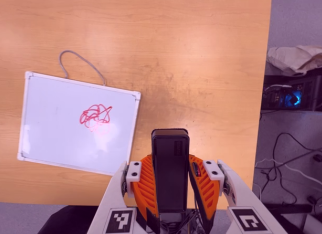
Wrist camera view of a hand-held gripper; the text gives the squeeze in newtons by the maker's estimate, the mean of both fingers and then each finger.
{"total": 4.2, "left": 2.9, "right": 5.5}